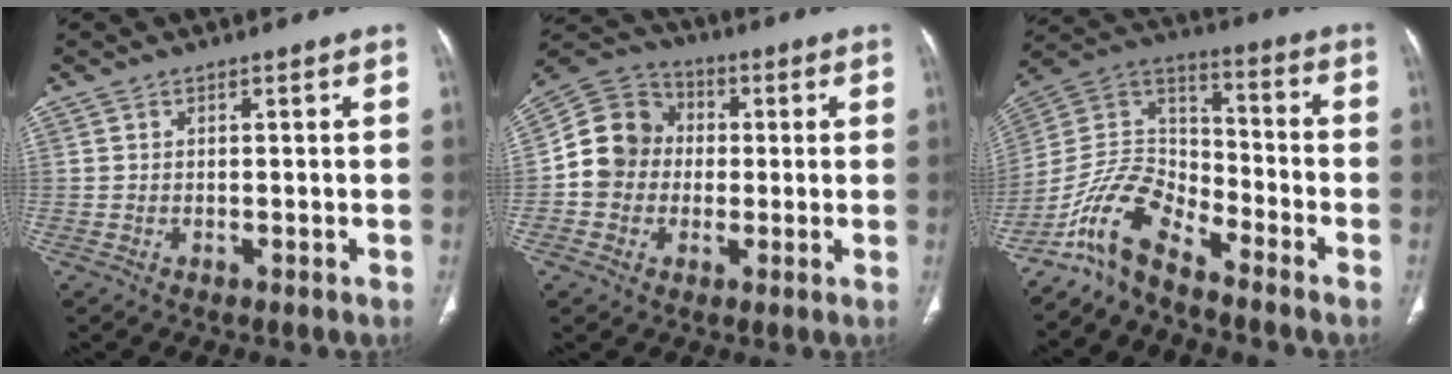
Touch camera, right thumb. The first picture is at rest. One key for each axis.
{"total": 11.4, "fx": -0.3, "fy": 10.5, "fz": 4.6, "tx": -0.058, "ty": 0.032, "tz": -0.015}
{"total": 11.1, "fx": -9.1, "fy": 4.1, "fz": 4.9, "tx": -0.091, "ty": 0.087, "tz": -0.187}